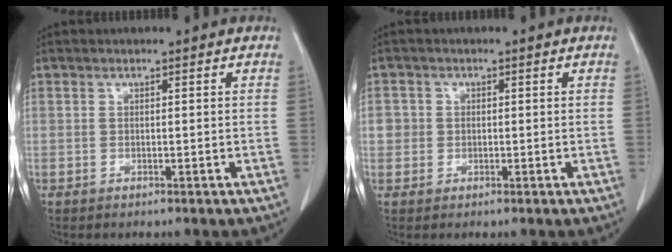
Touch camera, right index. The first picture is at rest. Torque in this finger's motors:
{"motor_torque": [0.00, -0.02, 0.01, 0.01]}